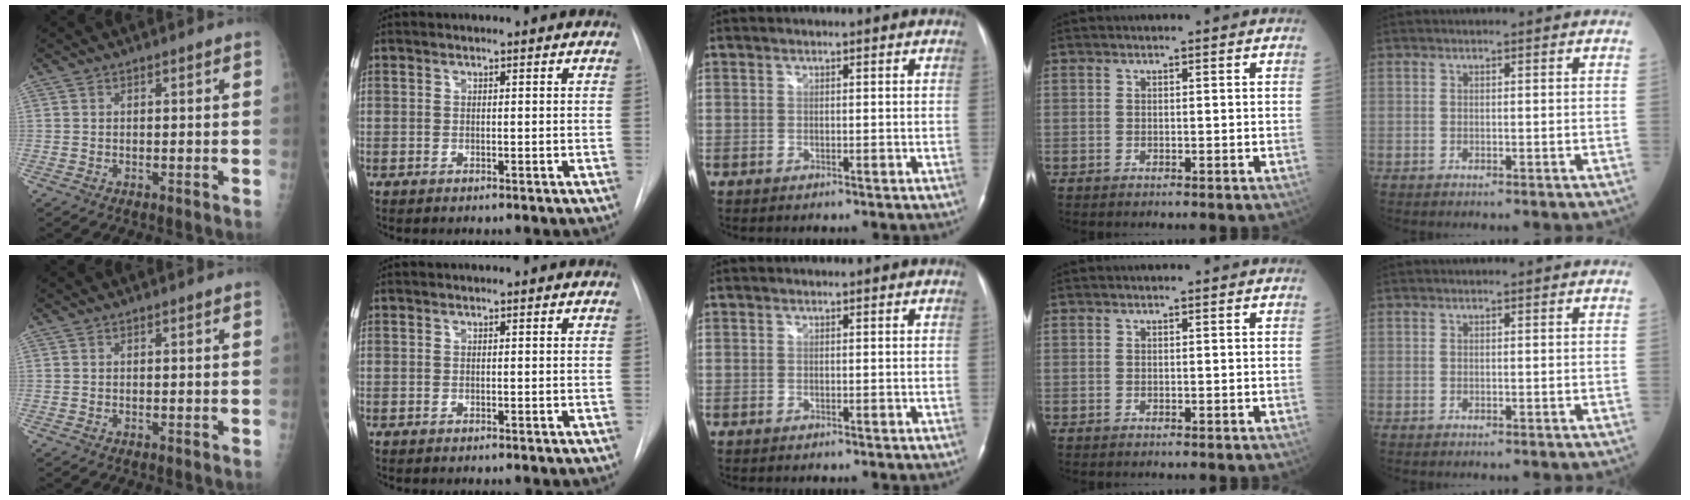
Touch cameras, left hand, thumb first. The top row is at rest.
{}